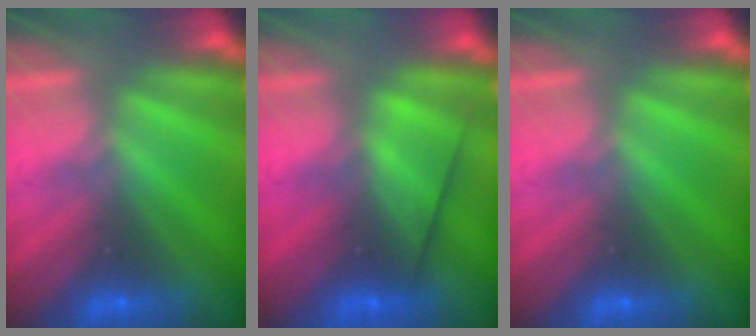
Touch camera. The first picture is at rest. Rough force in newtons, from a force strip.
{"total": 2.7}
{"total": 0.0}